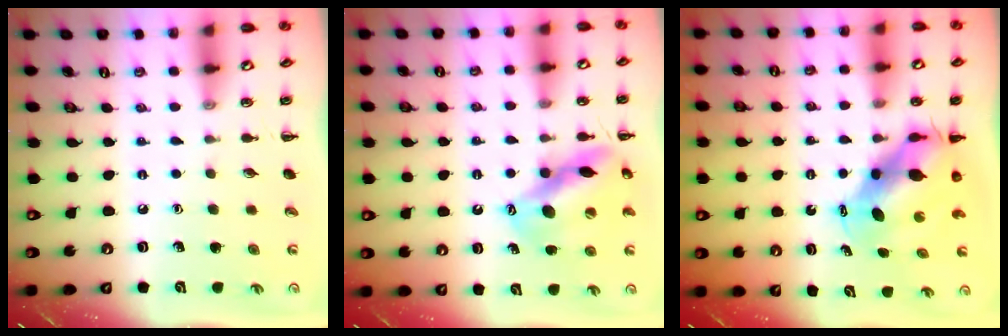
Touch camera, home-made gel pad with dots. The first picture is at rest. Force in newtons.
{"total": 13.6, "press": 13.2, "slide": 3.6}
{"total": 7.1, "press": 7.0, "slide": 1.5}